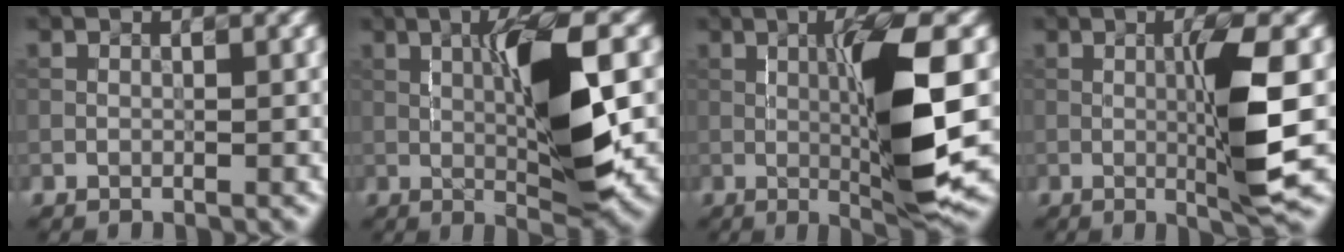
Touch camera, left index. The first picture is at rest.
{"total": 7.8, "force": [0.2, 1.3, 7.6], "torque": [-0.129, 0.008, 0.016]}
{"total": 8.3, "force": [-0.2, 0.8, 8.3], "torque": [-0.140, -0.001, 0.014]}
{"total": 5.8, "force": [-0.3, 0.3, 5.8], "torque": [-0.106, 0.001, 0.007]}